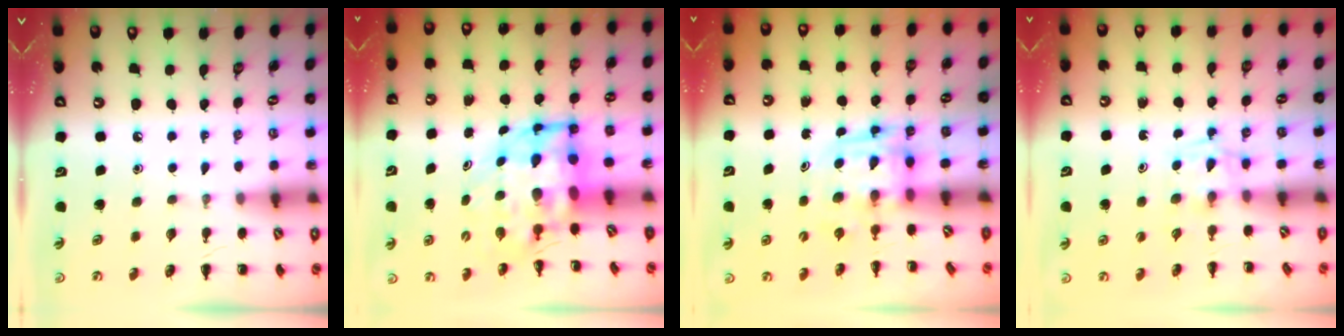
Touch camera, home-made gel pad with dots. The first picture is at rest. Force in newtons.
{"total": 7.9, "press": 7.6, "slide": 1.9}
{"total": 3.7, "press": 3.7, "slide": 0.7}
{"total": 2.5, "press": 2.2, "slide": 1.3}